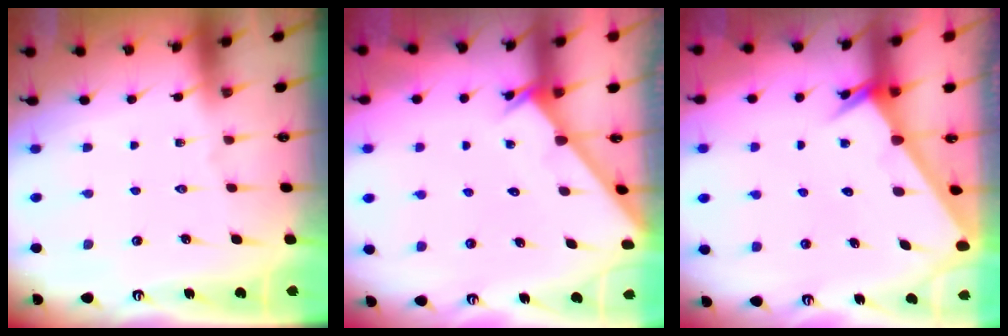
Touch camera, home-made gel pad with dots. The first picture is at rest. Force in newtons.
{"total": 1.9, "press": 1.9, "slide": 0.1}
{"total": 2.2, "press": 2.2, "slide": 0.1}